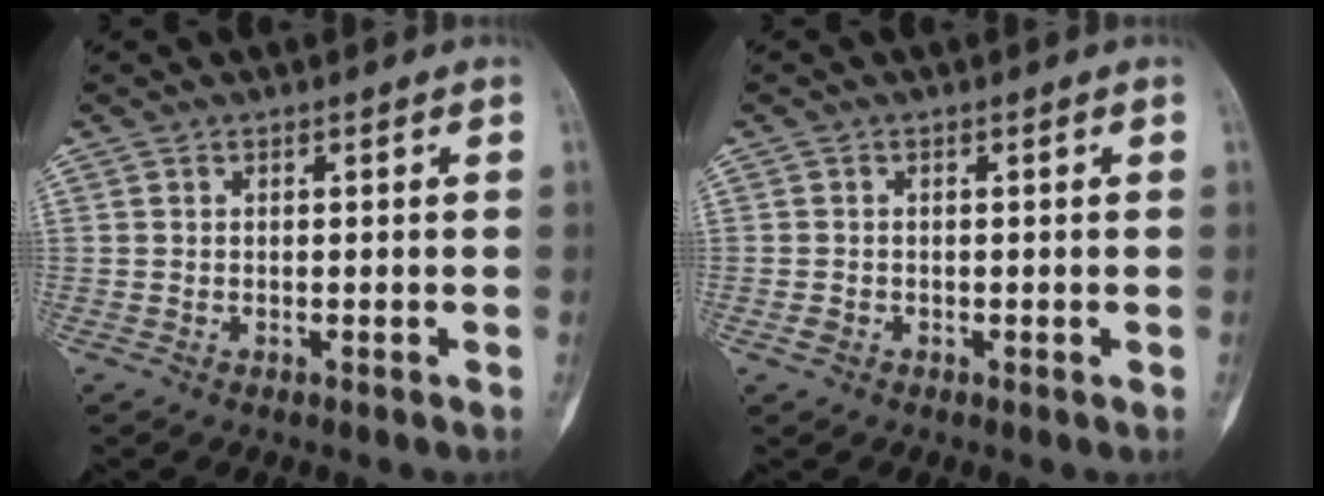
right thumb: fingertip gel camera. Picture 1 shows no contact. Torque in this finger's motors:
{"motor_torque": [0.42, -0.38, -0.28, -0.21, 0.12]}